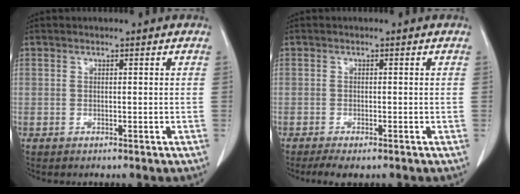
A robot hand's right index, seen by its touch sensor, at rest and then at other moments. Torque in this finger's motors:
{"motor_torque": [0.04, -0.06, 0.13, 0.03]}